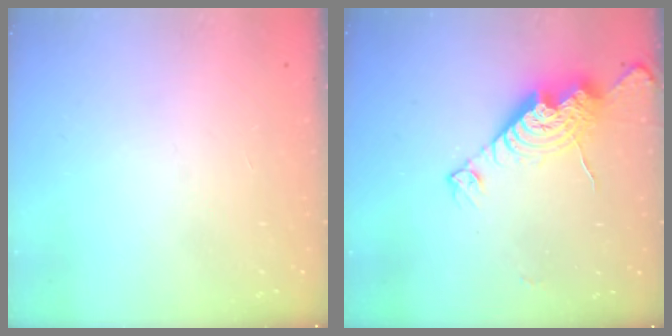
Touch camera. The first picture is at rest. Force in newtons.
{"total": 13.6, "press": 13.6, "slide": 1.3}